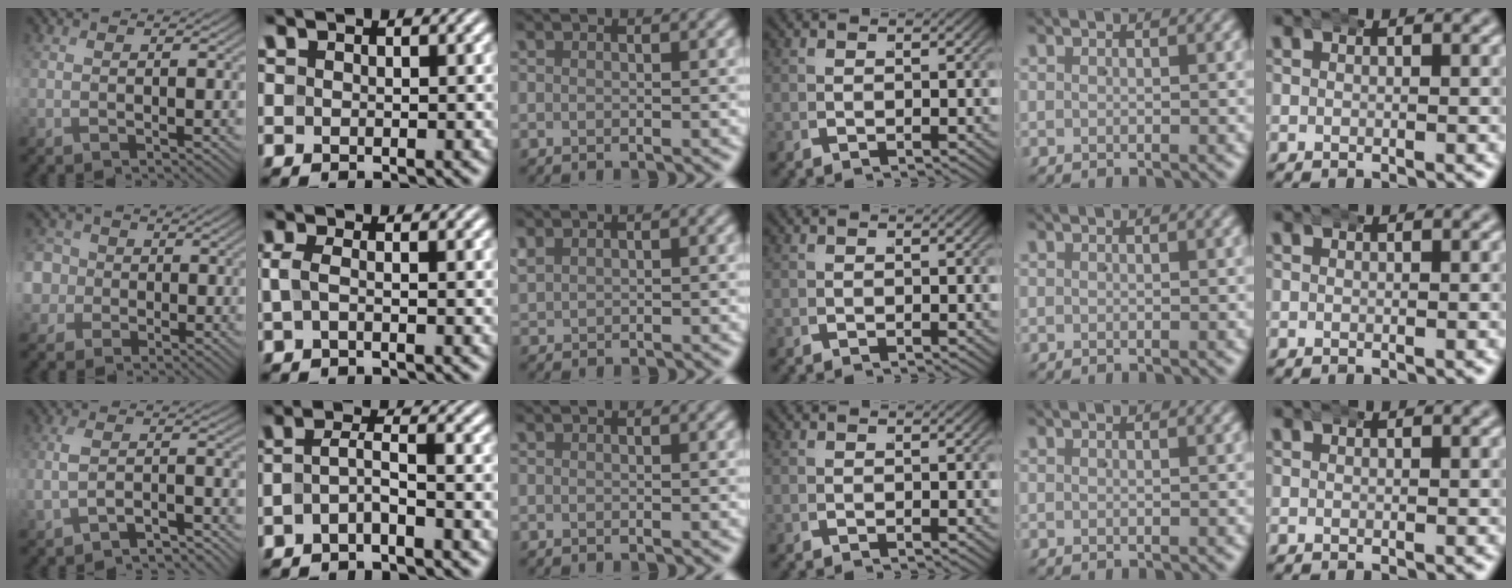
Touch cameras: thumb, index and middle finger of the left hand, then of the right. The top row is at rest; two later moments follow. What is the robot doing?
{"motion": "wrap", "object": "aluminum foil"}